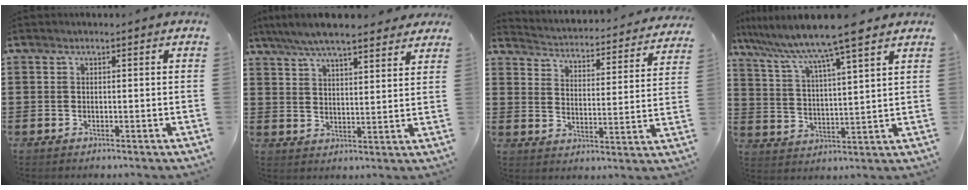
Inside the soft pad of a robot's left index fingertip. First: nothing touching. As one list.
[{"total": 6.6, "force": [5.8, 0.9, 2.8], "torque": [-0.076, -0.017, 0.105]}, {"total": 2.6, "force": [2.6, -0.1, -0.2], "torque": [-0.019, -0.035, 0.034]}, {"total": 8.4, "force": [7.1, -0.4, 4.4], "torque": [-0.112, -0.041, 0.114]}]